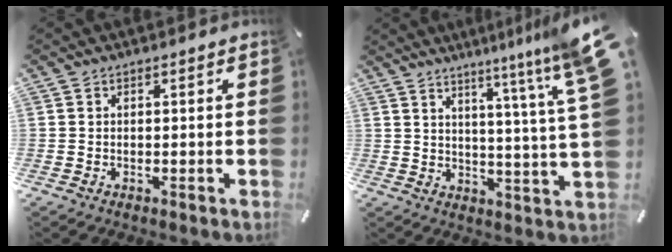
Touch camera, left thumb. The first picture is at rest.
{"total": 12.7, "force": [7.9, -1.2, 9.8], "torque": [-0.158, -0.055, 0.115]}